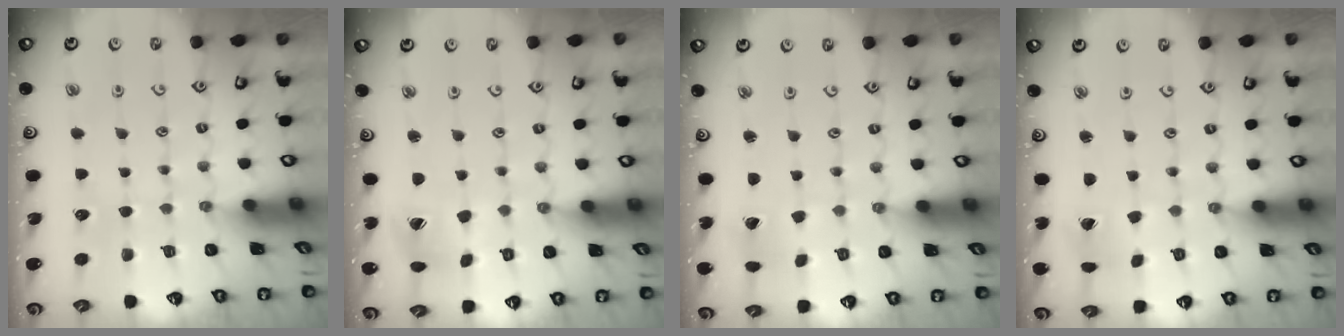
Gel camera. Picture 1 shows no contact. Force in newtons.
{"total": 6.1, "press": 6.1, "slide": 0.5}
{"total": 2.4, "press": 2.4, "slide": 0.3}
{"total": 2.1, "press": 2.1, "slide": 0.2}